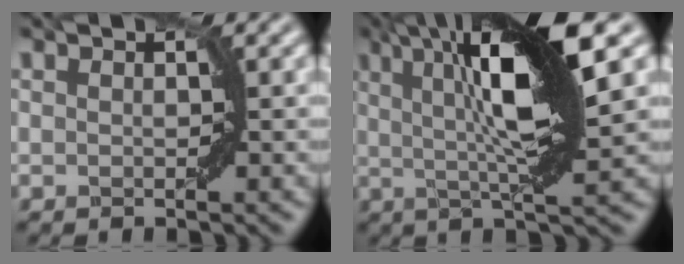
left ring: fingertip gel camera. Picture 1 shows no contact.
{"total": 10.2, "force": [3.0, 1.8, 9.6], "torque": [-0.144, 0.004, 0.049]}